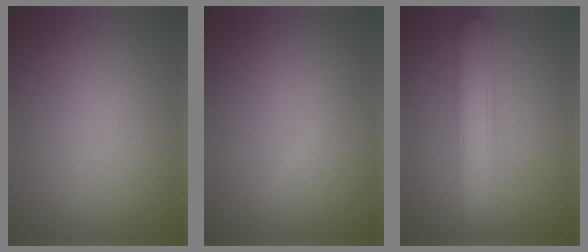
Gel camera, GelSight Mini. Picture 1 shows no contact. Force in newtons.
{"total": 0.7, "press": 0.7, "slide": 0.1}
{"total": 4.3, "press": 4.3, "slide": 0.2}